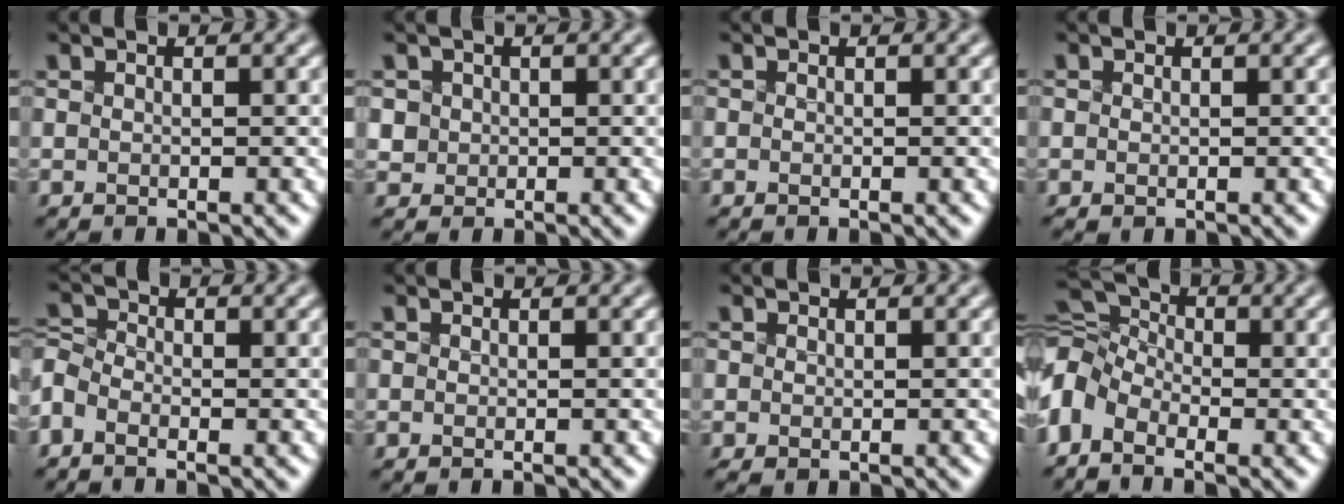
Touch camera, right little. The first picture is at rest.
{"total": 1.9, "force": [0.2, 1.9, 0.5], "torque": [-0.008, 0.002, 0.018]}
{"total": 0.0}
{"total": 0.6, "force": [-0.3, 0.5, 0.1], "torque": [0.002, -0.002, 0.001]}
{"total": 3.5, "force": [-2.3, 2.0, 1.6], "torque": [-0.029, 0.006, -0.045]}
{"total": 0.0}
{"total": 0.9, "force": [-0.3, 0.8, 0.4], "torque": [-0.004, -0.001, 0.001]}
{"total": 6.2, "force": [-2.8, 3.7, 4.1], "torque": [-0.090, 0.007, -0.059]}